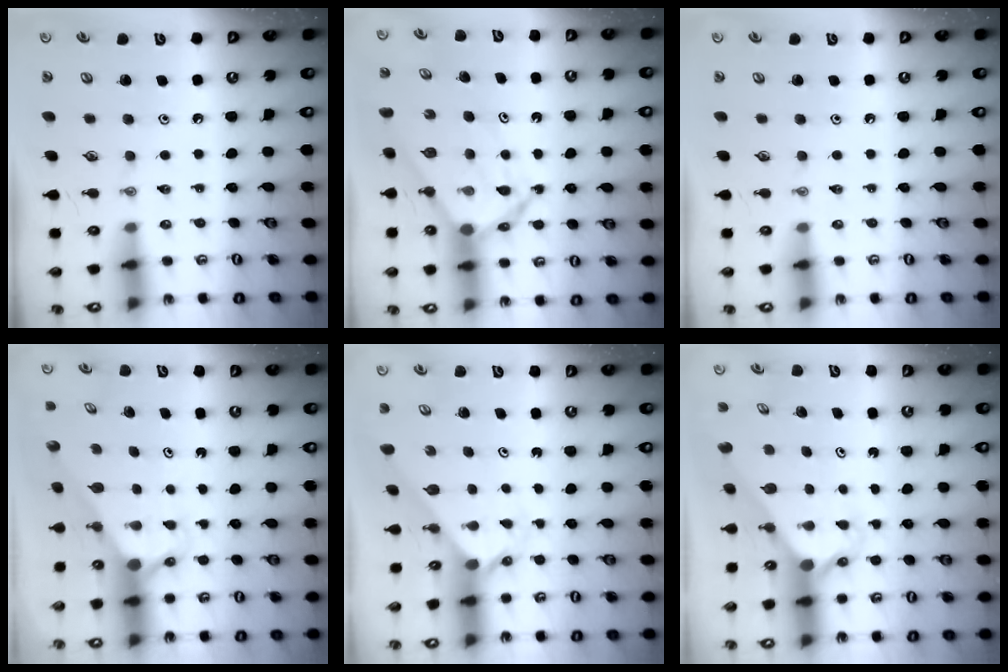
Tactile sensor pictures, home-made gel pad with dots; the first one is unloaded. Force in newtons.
{"total": 9.5, "press": 9.5, "slide": 0.8}
{"total": 0.0}
{"total": 2.9, "press": 2.9, "slide": 0.0}
{"total": 2.0, "press": 2.0, "slide": 0.2}
{"total": 2.6, "press": 2.6, "slide": 0.2}